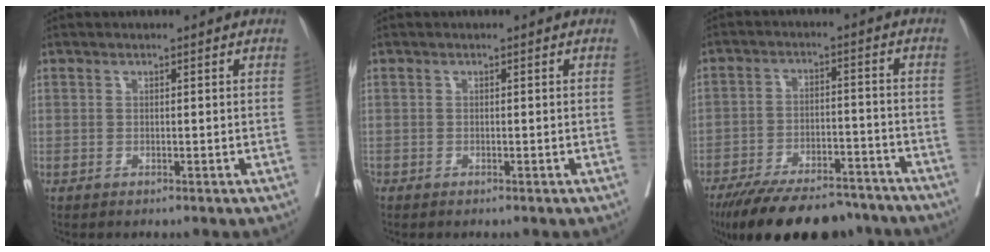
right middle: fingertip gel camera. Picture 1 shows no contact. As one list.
[{"total": 0.0}, {"total": 18.5, "force": [-15.6, 5.8, 8.1], "torque": [-0.135, -0.007, -0.231]}]